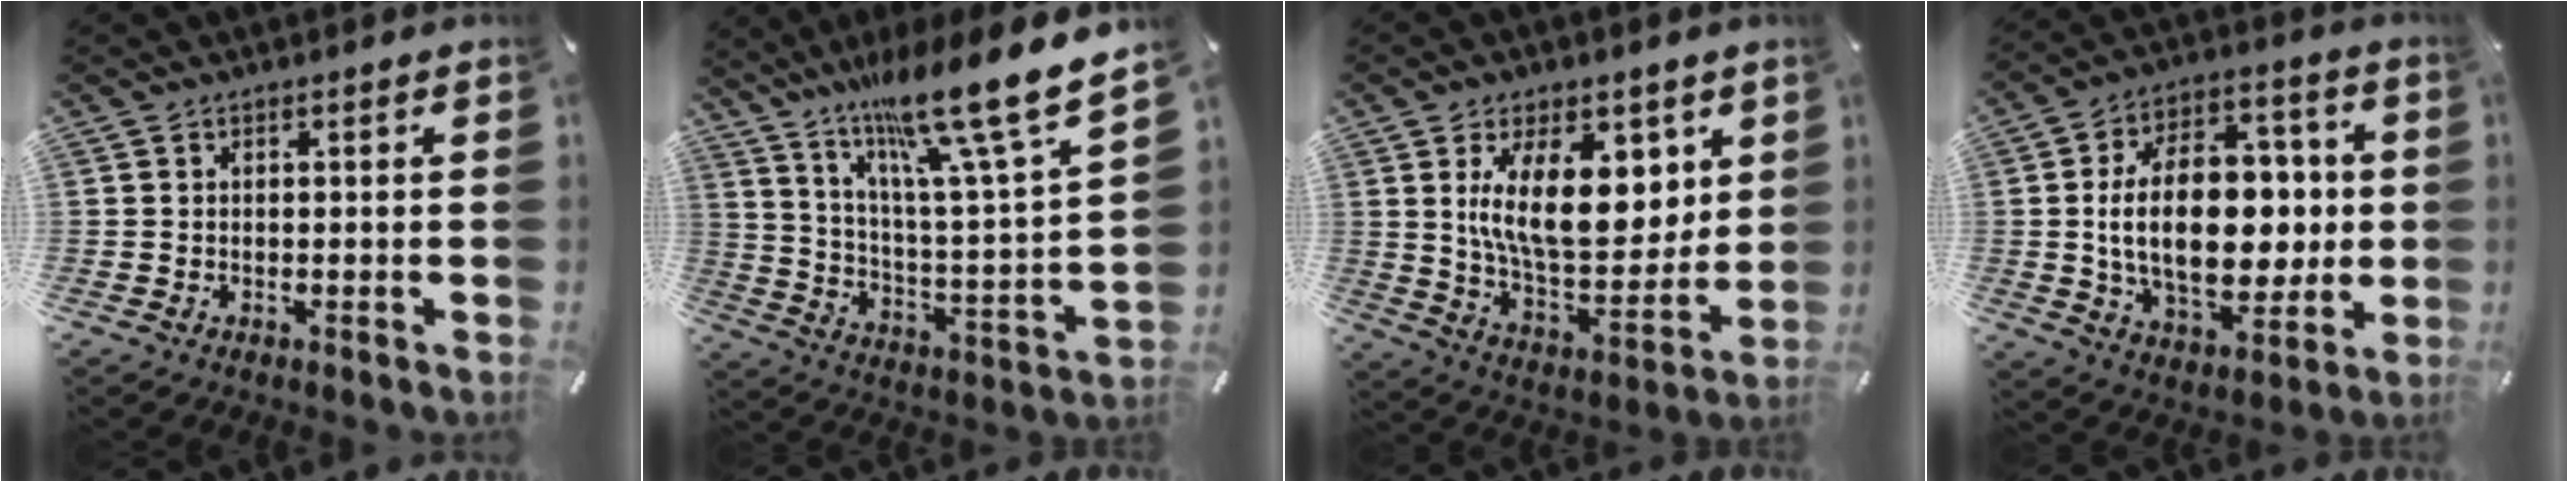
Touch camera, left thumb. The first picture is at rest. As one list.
[{"total": 19.0, "force": [16.1, 1.1, 10.1], "torque": [-0.185, -0.127, 0.260]}, {"total": 17.9, "force": [6.7, 9.4, 13.7], "torque": [-0.235, -0.028, 0.110]}, {"total": 22.2, "force": [0.1, 13.9, 17.3], "torque": [-0.304, -0.002, 0.001]}]